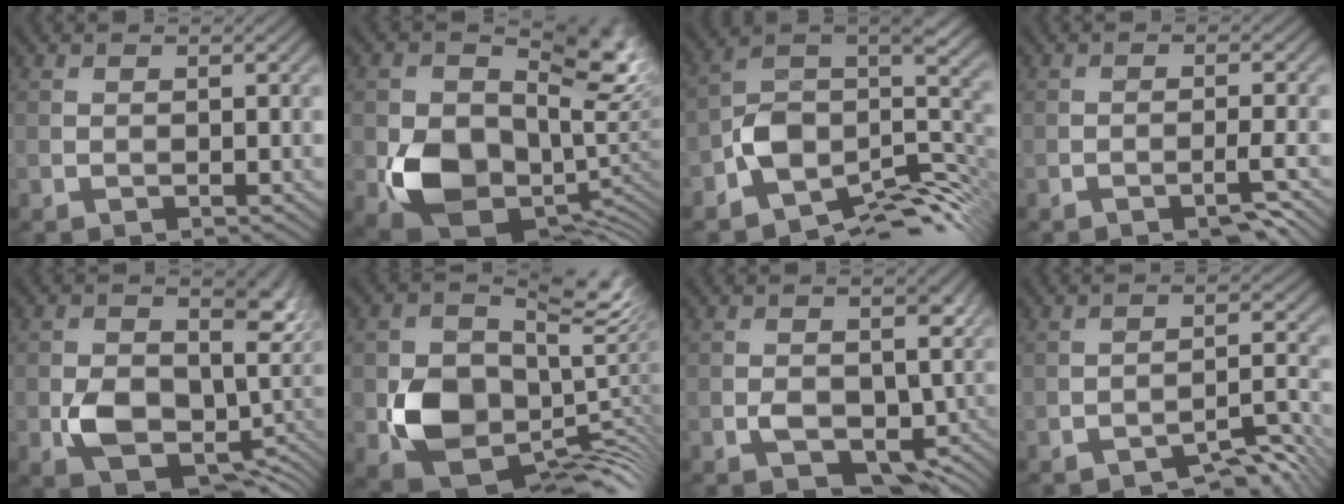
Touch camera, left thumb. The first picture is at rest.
{"total": 15.0, "force": [0.5, 11.3, 9.9], "torque": [-0.166, -0.047, 0.020]}
{"total": 11.8, "force": [-5.1, 6.7, 8.2], "torque": [-0.148, -0.009, -0.095]}
{"total": 3.2, "force": [-2.0, 0.3, 2.5], "torque": [-0.040, 0.008, -0.035]}
{"total": 8.6, "force": [-0.5, 6.2, 5.9], "torque": [-0.101, -0.030, 0.003]}
{"total": 11.3, "force": [0.1, 8.8, 7.0], "torque": [-0.120, -0.042, 0.008]}
{"total": 6.0, "force": [-1.9, 3.9, 4.1], "torque": [-0.056, -0.021, -0.028]}
{"total": 4.7, "force": [-3.7, 1.4, 2.6], "torque": [-0.030, 0.007, -0.055]}